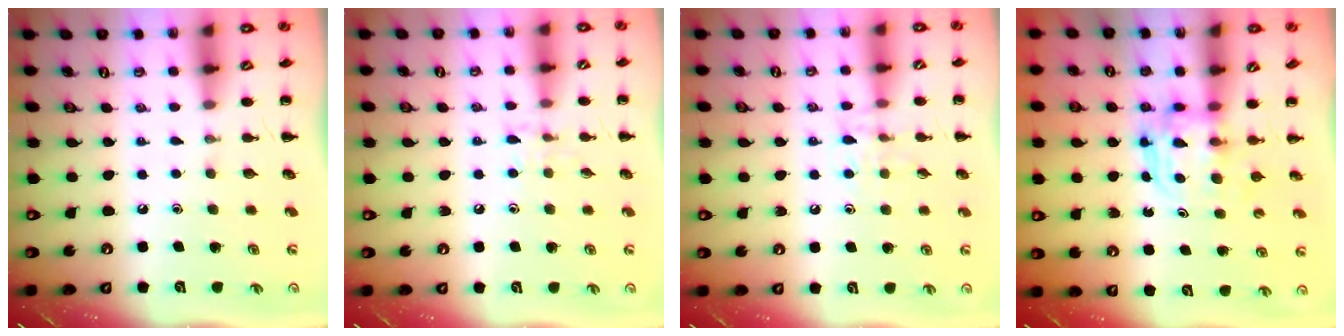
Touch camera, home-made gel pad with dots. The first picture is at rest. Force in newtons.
{"total": 5.7, "press": 5.6, "slide": 1.4}
{"total": 8.4, "press": 8.2, "slide": 1.6}
{"total": 3.7, "press": 3.7, "slide": 0.2}